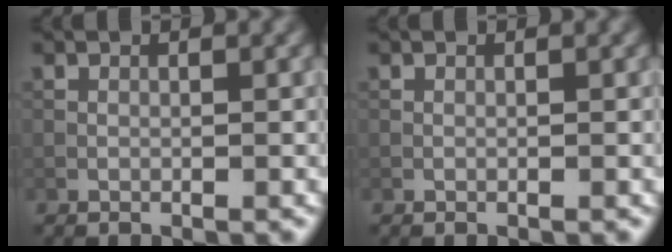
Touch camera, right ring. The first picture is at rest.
{"total": 0.0}